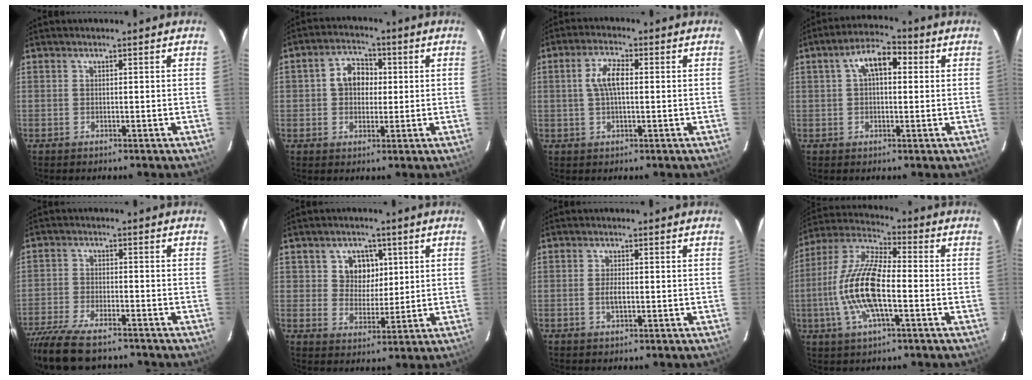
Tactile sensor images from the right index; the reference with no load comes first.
{"total": 6.4, "force": [0.6, 5.1, 3.7], "torque": [-0.067, 0.025, 0.013]}
{"total": 5.4, "force": [0.6, 2.1, 5.0], "torque": [-0.099, 0.010, 0.012]}
{"total": 7.1, "force": [1.8, 3.7, 5.8], "torque": [-0.103, 0.027, 0.028]}
{"total": 13.9, "force": [-11.4, 4.0, 6.7], "torque": [-0.154, -0.035, -0.199]}
{"total": 6.8, "force": [2.2, 5.9, 2.6], "torque": [-0.049, 0.016, 0.043]}
{"total": 2.1, "force": [-0.5, 0.9, 1.9], "torque": [-0.036, -0.003, -0.008]}
{"total": 15.5, "force": [-3.2, 5.1, 14.3], "torque": [-0.291, 0.001, -0.070]}